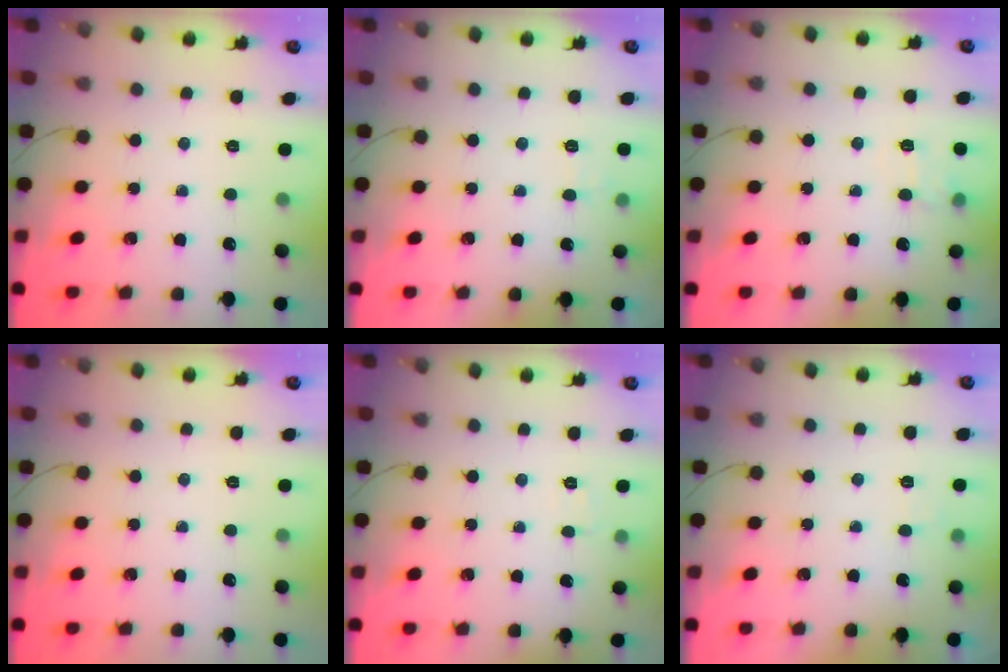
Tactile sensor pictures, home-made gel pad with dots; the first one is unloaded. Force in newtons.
{"total": 2.8, "press": 2.5, "slide": 1.3}
{"total": 9.5, "press": 9.4, "slide": 1.7}
{"total": 0.0}
{"total": 2.0, "press": 1.7, "slide": 1.1}
{"total": 4.8, "press": 4.6, "slide": 1.3}